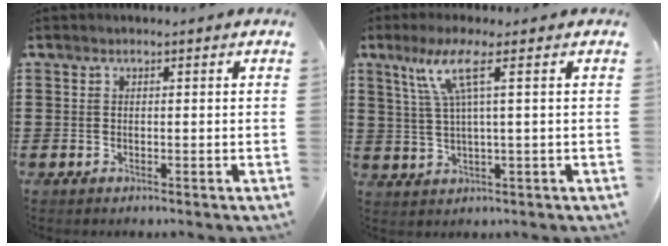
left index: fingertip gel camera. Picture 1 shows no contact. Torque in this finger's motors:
{"motor_torque": [2.14, 0.00, 0.30, 0.16]}